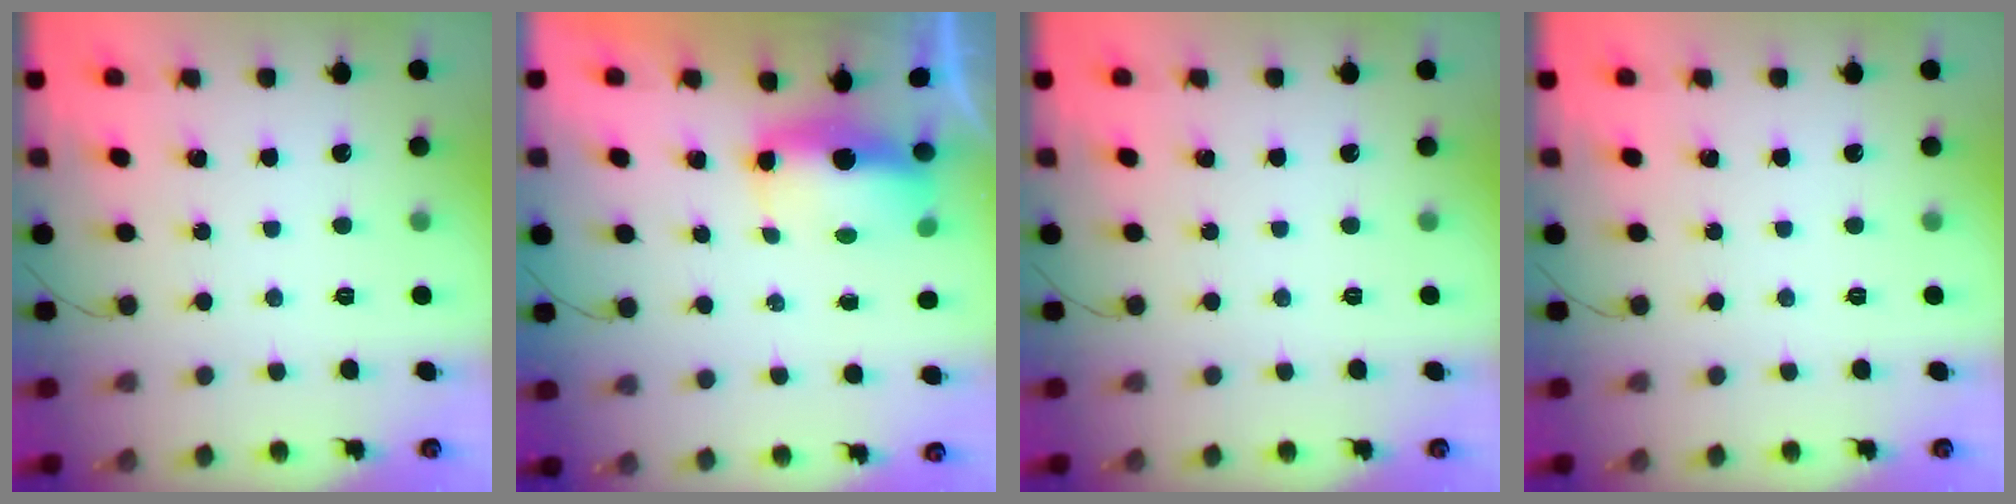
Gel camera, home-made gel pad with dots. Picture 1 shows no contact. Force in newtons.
{"total": 6.0, "press": 5.9, "slide": 1.0}
{"total": 0.0}
{"total": 0.0}